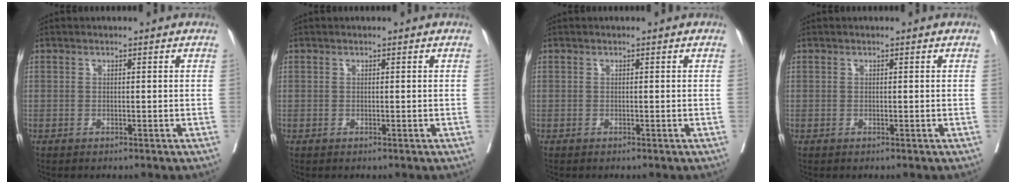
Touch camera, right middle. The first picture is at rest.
{"total": 0.0}
{"total": 0.0}
{"total": 0.0}